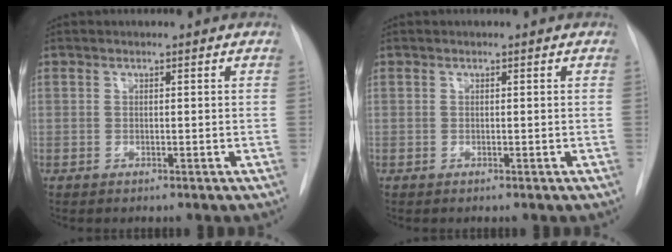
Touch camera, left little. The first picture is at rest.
{"total": 0.0}